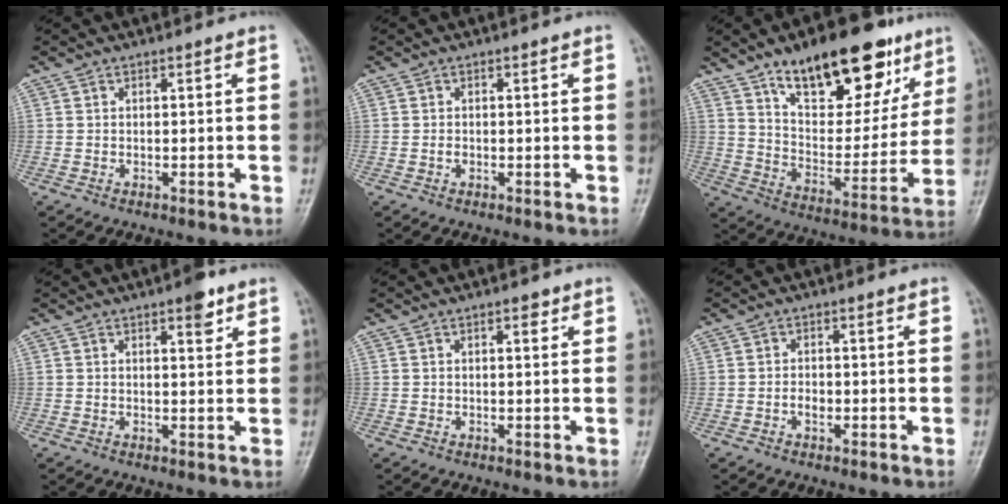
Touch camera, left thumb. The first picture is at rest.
{"total": 0.7, "force": [-0.1, 0.6, 0.4], "torque": [-0.005, 0.001, -0.003]}
{"total": 24.3, "force": [14.7, 10.7, 16.1], "torque": [-0.187, -0.048, 0.233]}
{"total": 3.8, "force": [2.3, 1.4, 2.6], "torque": [-0.024, -0.010, 0.029]}
{"total": 1.7, "force": [1.0, 0.8, 1.2], "torque": [-0.011, -0.002, 0.012]}
{"total": 1.7, "force": [-0.5, 1.2, 1.1], "torque": [-0.015, 0.003, -0.010]}